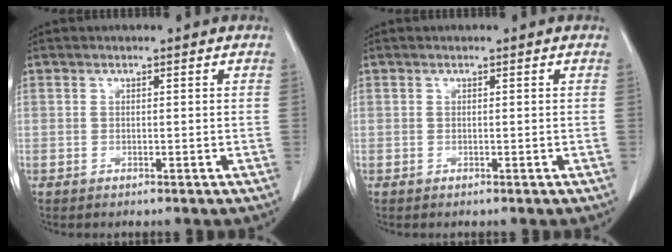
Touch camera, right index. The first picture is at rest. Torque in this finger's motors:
{"motor_torque": [0.00, 0.00, 0.00, 0.00]}